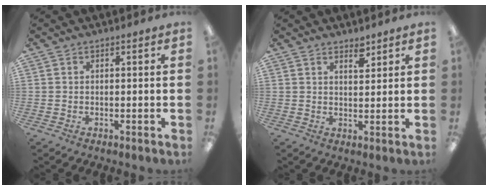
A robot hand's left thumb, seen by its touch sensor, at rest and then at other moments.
{"total": 3.3, "force": [2.8, 1.3, 1.3], "torque": [-0.005, -0.018, 0.046]}